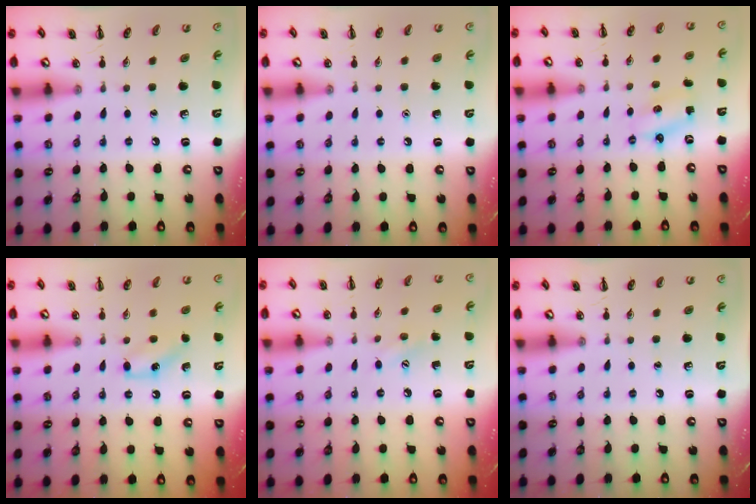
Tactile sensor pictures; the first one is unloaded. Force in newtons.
{"total": 1.5, "press": 1.5, "slide": 0.1}
{"total": 2.0, "press": 1.9, "slide": 0.6}
{"total": 5.9, "press": 5.7, "slide": 1.5}
{"total": 6.4, "press": 6.3, "slide": 1.5}
{"total": 0.0}